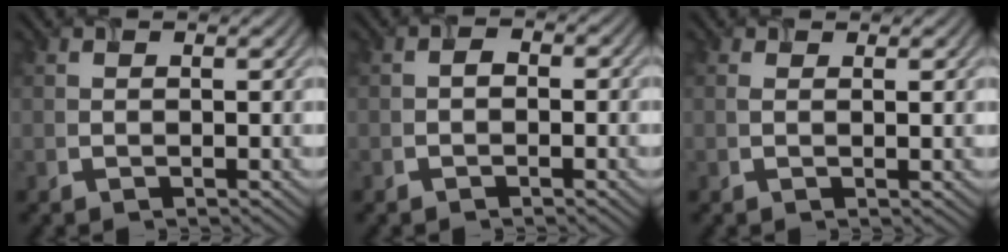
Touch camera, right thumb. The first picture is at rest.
{"total": 1.1, "force": [-0.9, 0.6, 0.1], "torque": [-0.004, 0.000, -0.012]}
{"total": 0.6, "force": [0.3, 0.1, 0.5], "torque": [-0.012, 0.001, 0.010]}